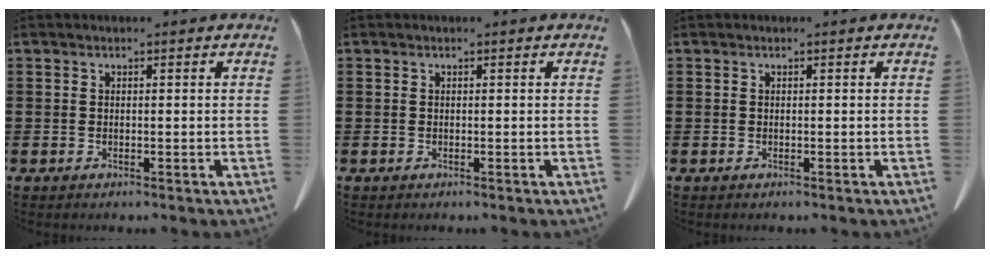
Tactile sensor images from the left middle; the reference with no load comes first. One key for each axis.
{"total": 0.0}
{"total": 0.0}